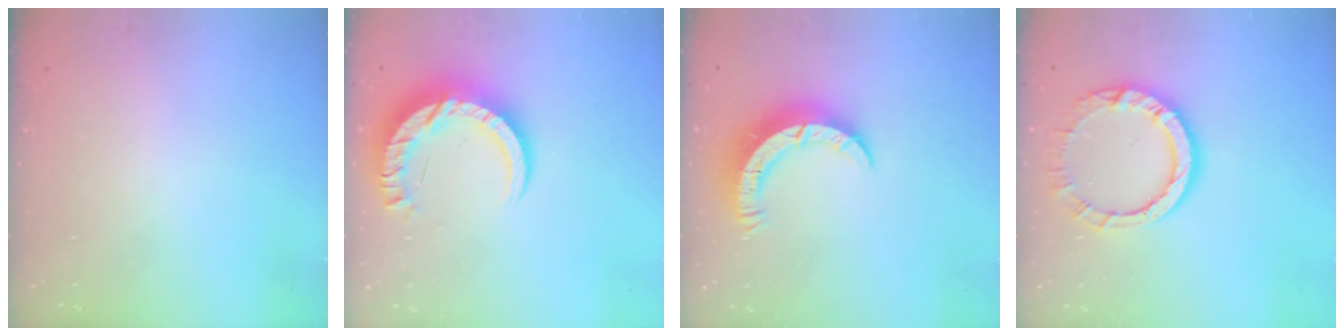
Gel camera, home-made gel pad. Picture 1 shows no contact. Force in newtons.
{"total": 11.9, "press": 11.8, "slide": 0.9}
{"total": 7.7, "press": 7.7, "slide": 0.4}
{"total": 10.2, "press": 10.2, "slide": 0.9}